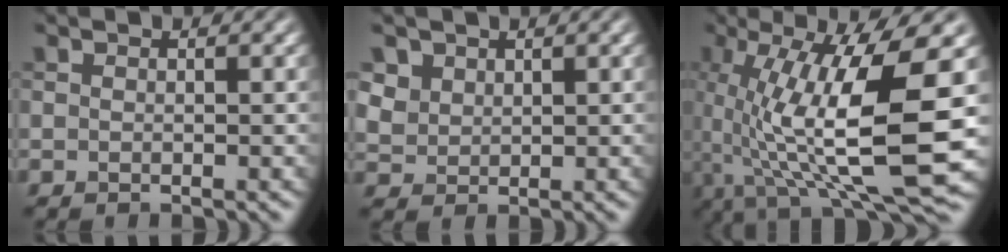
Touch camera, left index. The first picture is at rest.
{"total": 2.9, "force": [1.8, 2.1, 0.8], "torque": [-0.028, -0.006, 0.053]}
{"total": 13.0, "force": [-0.5, 3.4, 12.5], "torque": [-0.229, -0.007, 0.002]}